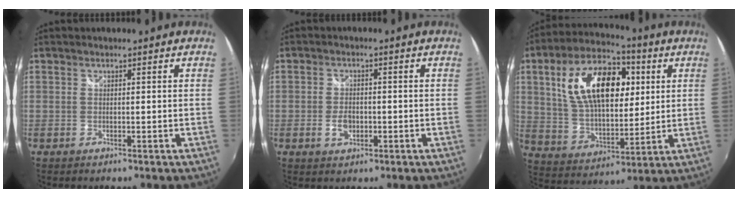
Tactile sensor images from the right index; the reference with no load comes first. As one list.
[{"total": 3.7, "force": [-1.2, 2.5, 2.5], "torque": [-0.050, -0.002, -0.019]}, {"total": 20.2, "force": [5.7, 11.2, 15.8], "torque": [-0.296, 0.029, 0.108]}]